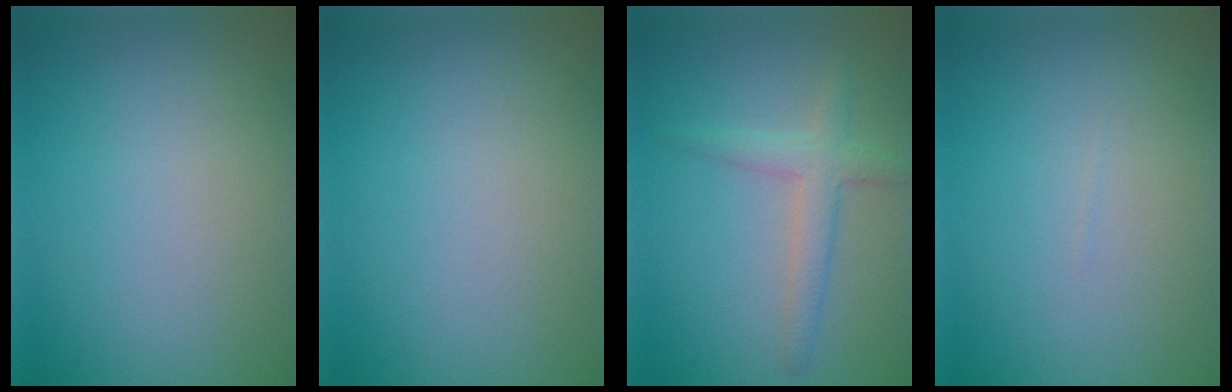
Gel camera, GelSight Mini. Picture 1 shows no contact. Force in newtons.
{"total": 0.0}
{"total": 1.9, "press": 1.8, "slide": 0.3}
{"total": 0.0}